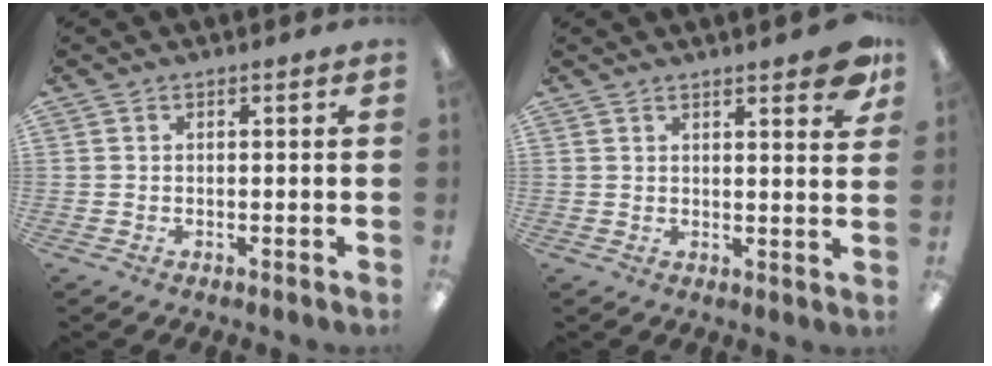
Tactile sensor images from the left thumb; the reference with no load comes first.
{"total": 5.8, "force": [4.4, 1.2, 3.5], "torque": [-0.040, -0.027, 0.070]}